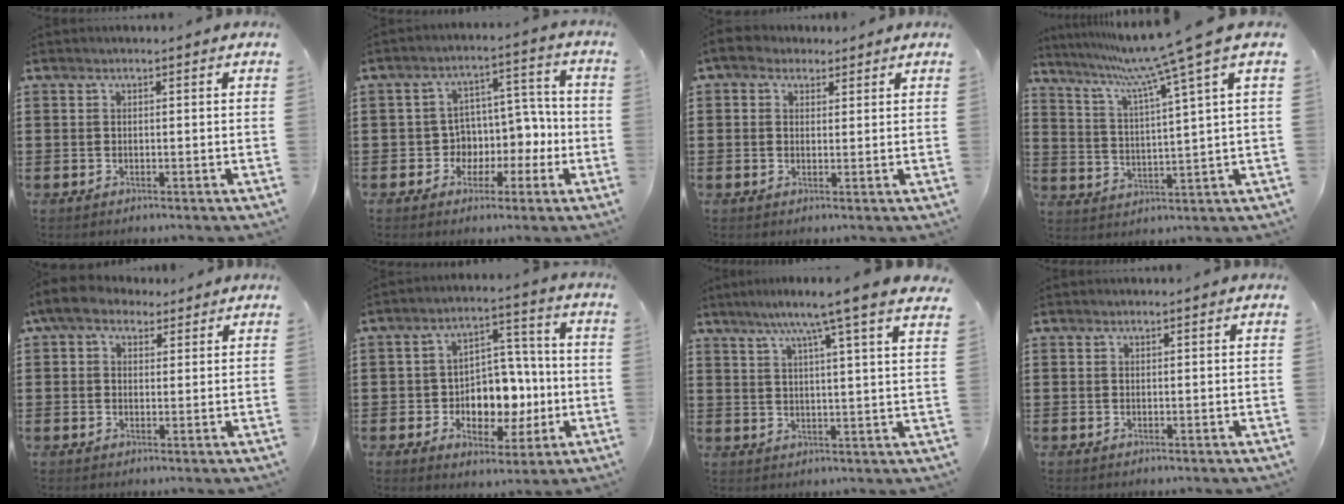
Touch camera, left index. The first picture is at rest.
{"total": 5.8, "force": [-0.6, 5.6, 1.4], "torque": [-0.044, -0.005, -0.008]}
{"total": 2.6, "force": [1.5, 2.0, 0.8], "torque": [-0.025, 0.012, 0.027]}
{"total": 9.3, "force": [6.8, -1.7, 6.2], "torque": [-0.144, -0.044, 0.104]}
{"total": 5.2, "force": [3.3, 3.0, 2.8], "torque": [-0.066, 0.011, 0.061]}
{"total": 7.7, "force": [-0.6, 6.4, 4.1], "torque": [-0.068, 0.003, -0.010]}
{"total": 7.6, "force": [5.7, -1.0, 5.0], "torque": [-0.108, -0.023, 0.089]}
{"total": 0.0}